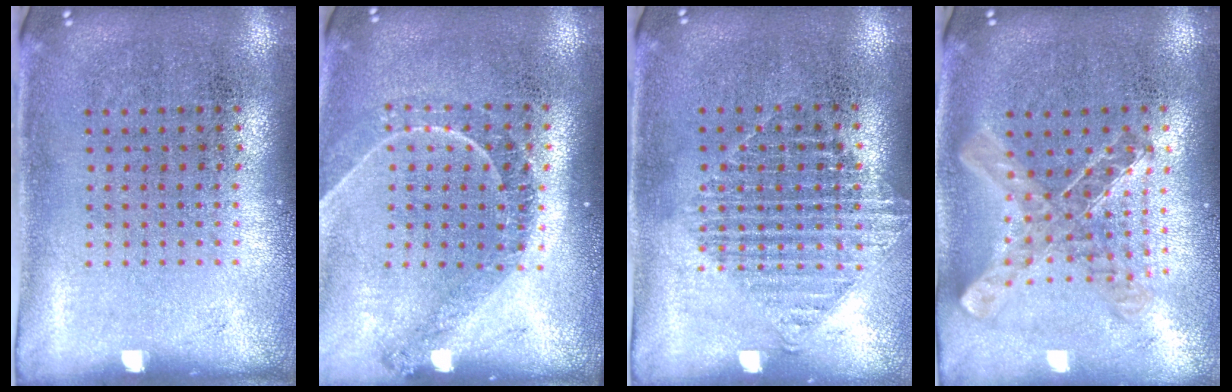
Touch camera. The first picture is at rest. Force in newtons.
{"total": 1.3, "press": 1.2, "slide": 0.2}
{"total": 1.1, "press": 1.1, "slide": 0.3}
{"total": 0.9, "press": 0.9, "slide": 0.1}